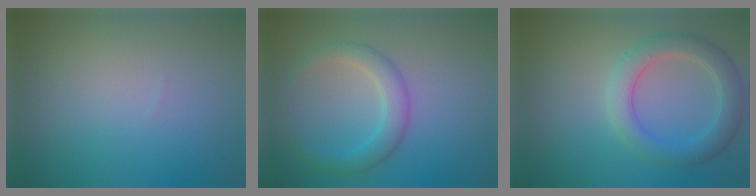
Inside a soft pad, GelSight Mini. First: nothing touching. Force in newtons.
{"total": 3.1, "press": 3.1, "slide": 0.1}
{"total": 4.2, "press": 4.2, "slide": 0.3}